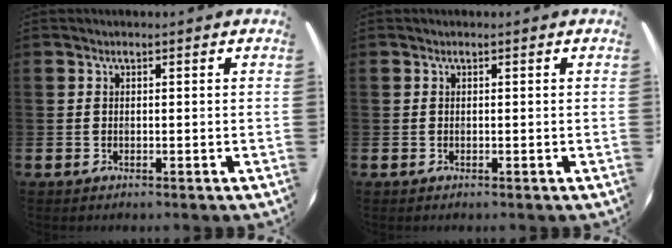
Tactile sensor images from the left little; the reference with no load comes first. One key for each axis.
{"total": 0.0}